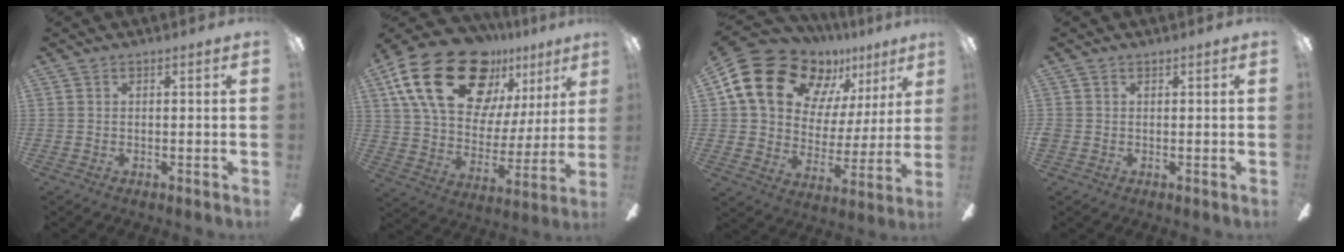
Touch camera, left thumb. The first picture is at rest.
{"total": 27.8, "force": [15.0, 16.3, 16.8], "torque": [-0.295, -0.084, 0.279]}
{"total": 19.8, "force": [11.6, 13.1, 9.3], "torque": [-0.164, -0.063, 0.226]}
{"total": 1.0, "force": [0.2, 1.0, 0.2], "torque": [-0.004, 0.001, 0.004]}